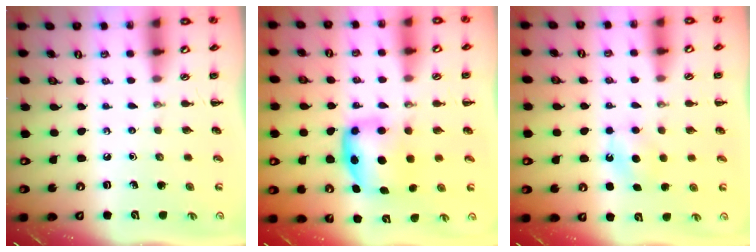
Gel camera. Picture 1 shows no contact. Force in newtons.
{"total": 6.2, "press": 6.2, "slide": 0.8}
{"total": 6.1, "press": 5.9, "slide": 1.7}